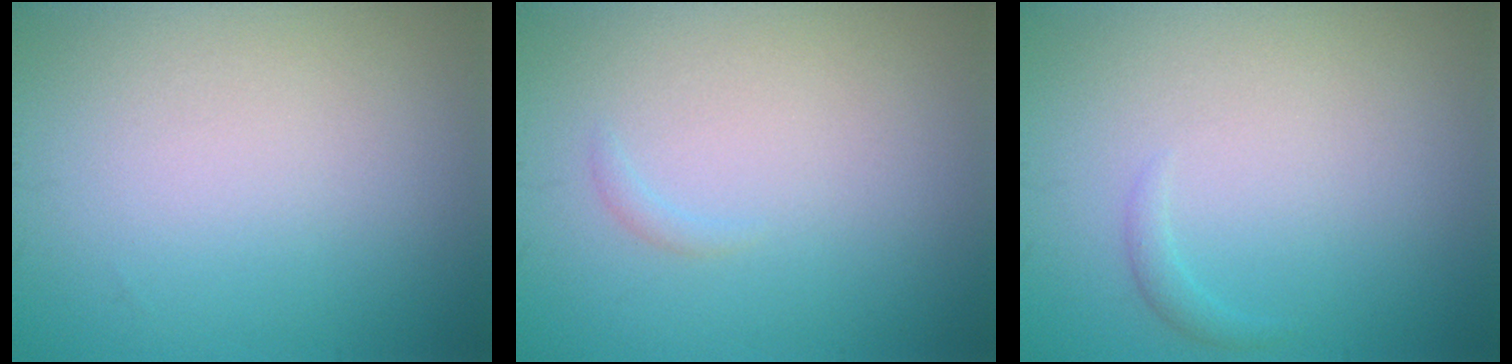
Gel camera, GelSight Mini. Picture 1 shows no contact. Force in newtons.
{"total": 0.5, "press": 0.5, "slide": 0.1}
{"total": 0.7, "press": 0.7, "slide": 0.1}